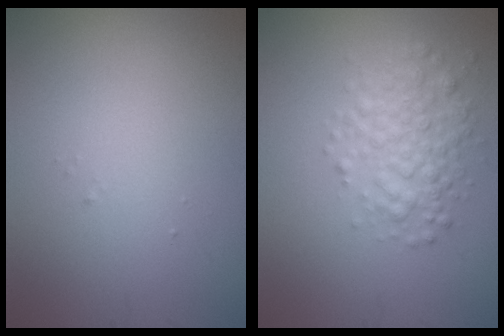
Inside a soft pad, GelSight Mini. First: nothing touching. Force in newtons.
{"total": 3.5, "press": 3.5, "slide": 0.1}